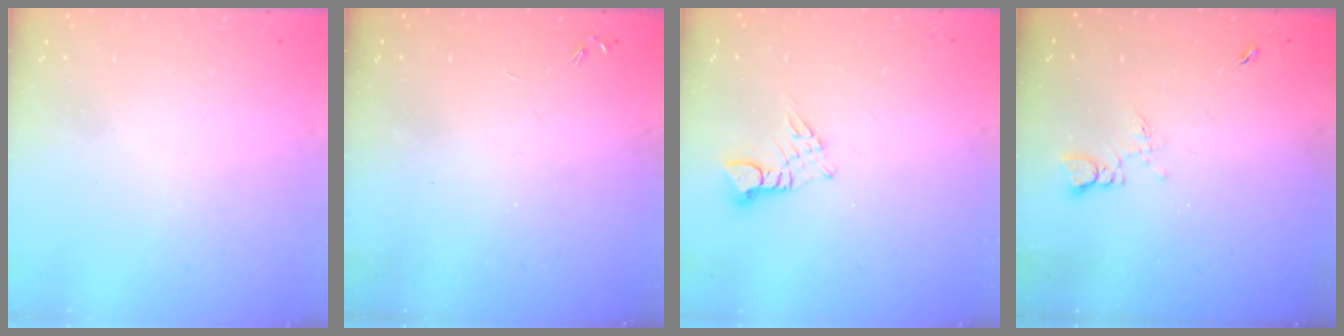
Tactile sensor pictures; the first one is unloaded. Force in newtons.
{"total": 0.0}
{"total": 3.2, "press": 3.2, "slide": 0.4}
{"total": 3.5, "press": 3.5, "slide": 0.5}